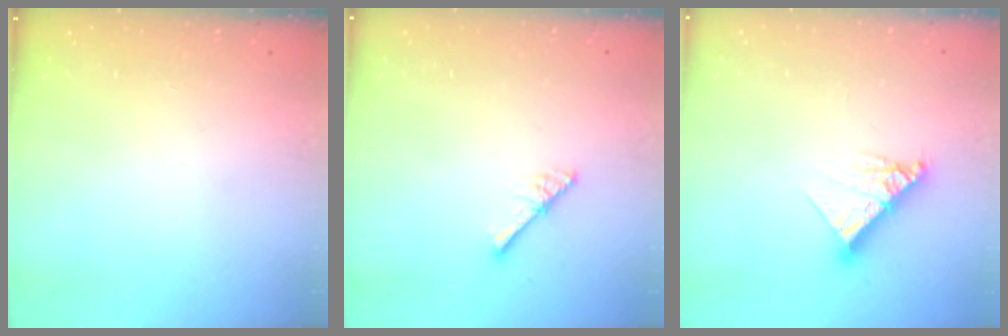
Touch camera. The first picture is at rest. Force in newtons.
{"total": 2.9, "press": 2.9, "slide": 0.2}
{"total": 10.7, "press": 10.6, "slide": 0.9}